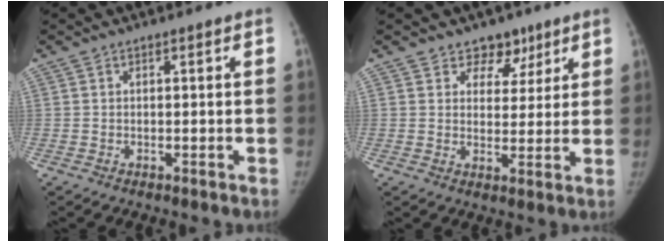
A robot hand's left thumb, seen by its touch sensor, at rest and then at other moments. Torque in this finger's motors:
{"motor_torque": [0.02, 0.35, -0.07, 0.07, -0.07]}